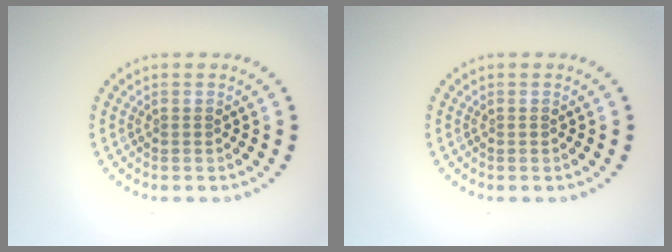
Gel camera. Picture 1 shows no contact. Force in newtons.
{"total": 0.0}